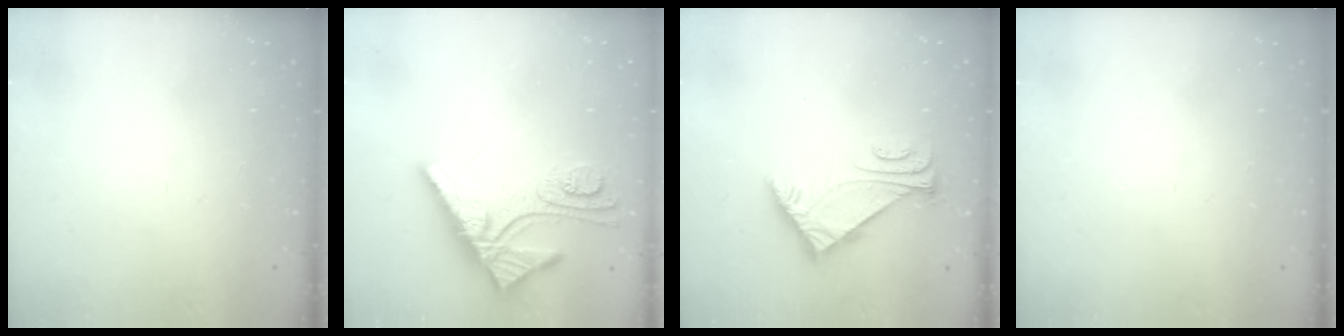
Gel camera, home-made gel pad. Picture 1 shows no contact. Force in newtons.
{"total": 11.9, "press": 11.9, "slide": 1.0}
{"total": 5.7, "press": 5.7, "slide": 1.0}
{"total": 0.0}